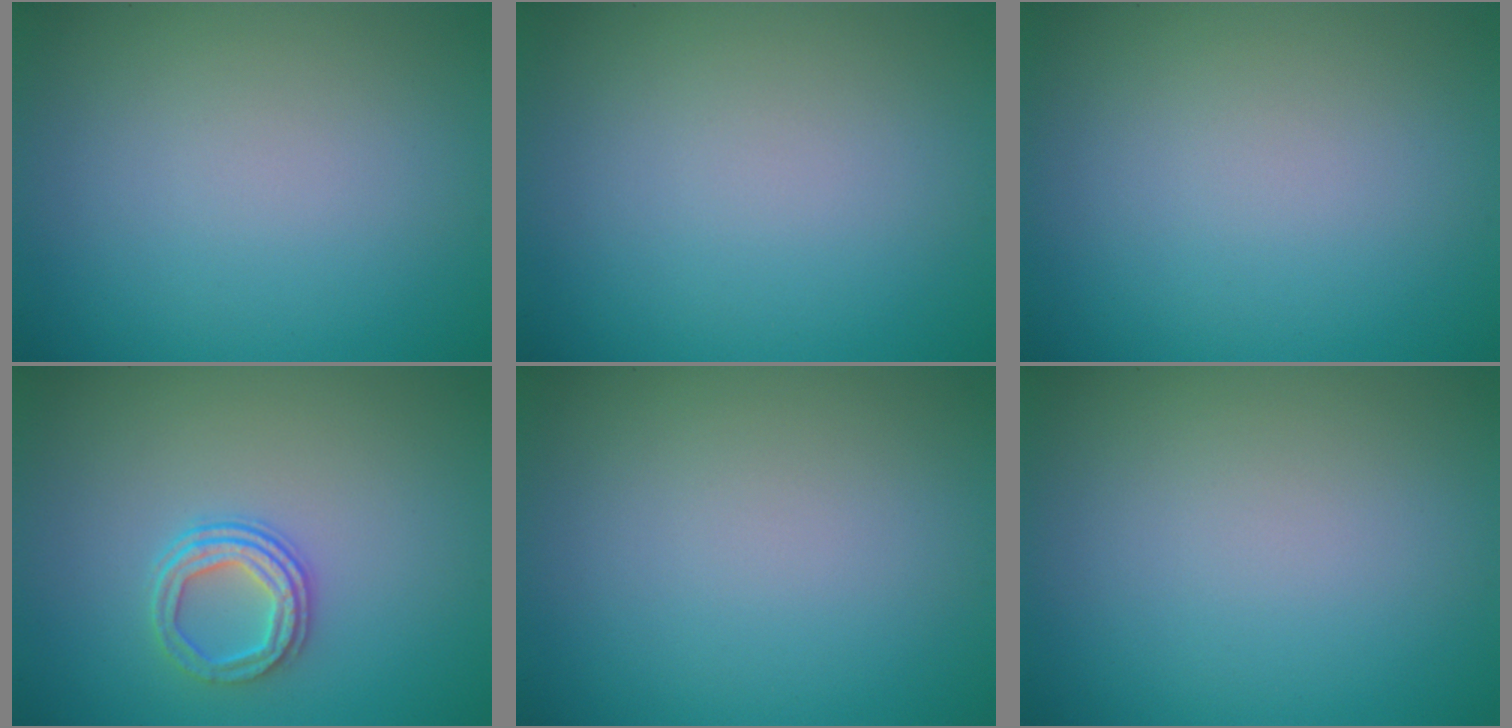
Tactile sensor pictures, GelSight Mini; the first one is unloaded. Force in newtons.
{"total": 0.0}
{"total": 0.0}
{"total": 2.8, "press": 2.3, "slide": 1.5}
{"total": 0.0}
{"total": 0.0}